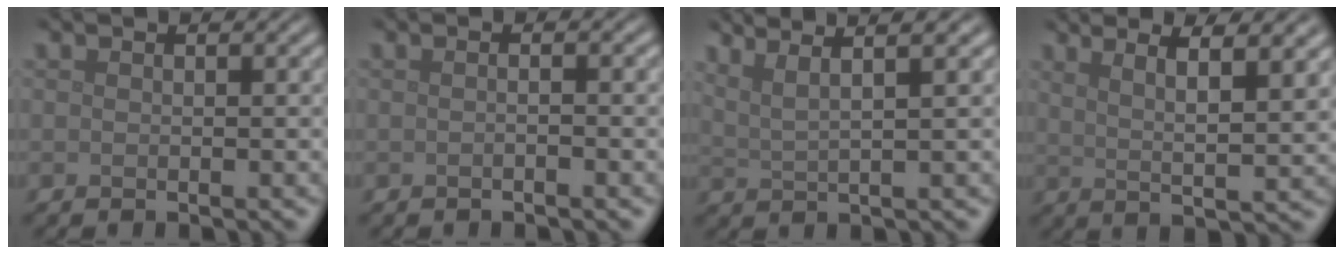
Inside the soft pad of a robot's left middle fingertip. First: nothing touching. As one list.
[{"total": 1.3, "force": [-0.2, 0.5, 1.2], "torque": [-0.012, -0.001, -0.009]}, {"total": 6.5, "force": [4.4, 1.7, 4.5], "torque": [-0.072, 0.033, 0.042]}, {"total": 6.7, "force": [3.4, 1.6, 5.6], "torque": [-0.069, 0.019, 0.040]}]